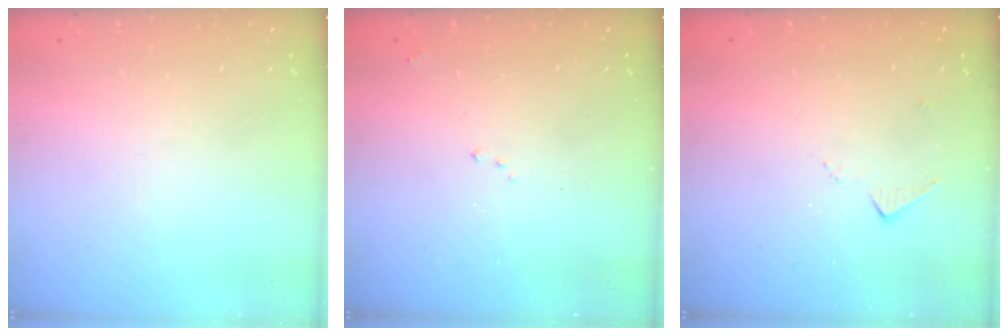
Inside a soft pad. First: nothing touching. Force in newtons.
{"total": 5.0, "press": 4.9, "slide": 0.8}
{"total": 5.6, "press": 5.6, "slide": 0.6}